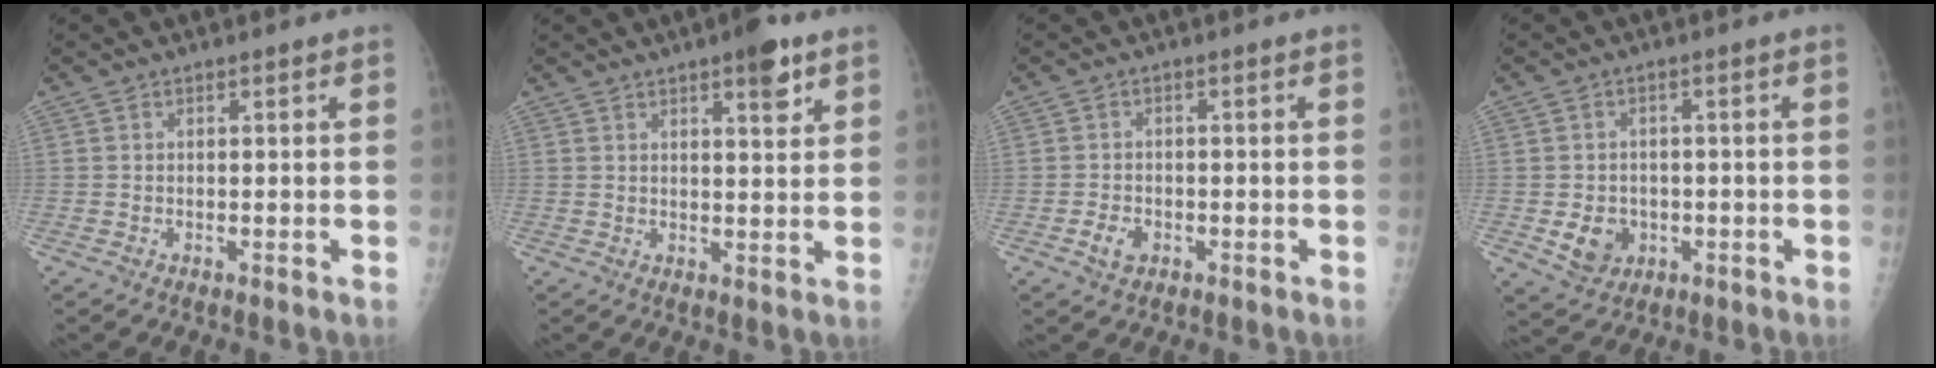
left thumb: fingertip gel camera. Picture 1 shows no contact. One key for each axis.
{"total": 5.7, "fx": 3.4, "fy": 1.6, "fz": 4.2, "tx": -0.047, "ty": -0.016, "tz": 0.043}
{"total": 2.9, "fx": -1.3, "fy": 2.0, "fz": 1.6, "tx": -0.021, "ty": 0.006, "tz": -0.020}
{"total": 5.7, "fx": -1.5, "fy": 4.8, "fz": 2.7, "tx": -0.023, "ty": 0.005, "tz": -0.014}